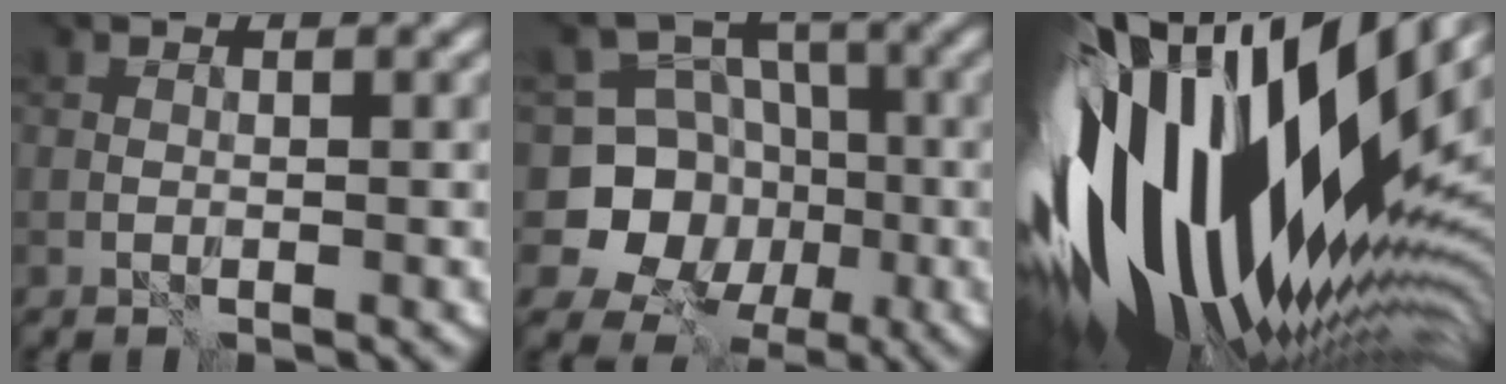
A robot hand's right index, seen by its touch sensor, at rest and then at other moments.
{"total": 9.8, "force": [-1.1, 9.4, 2.5], "torque": [-0.066, 0.025, -0.052]}
{"total": 19.0, "force": [0.9, 9.3, 16.6], "torque": [-0.311, -0.040, 0.014]}